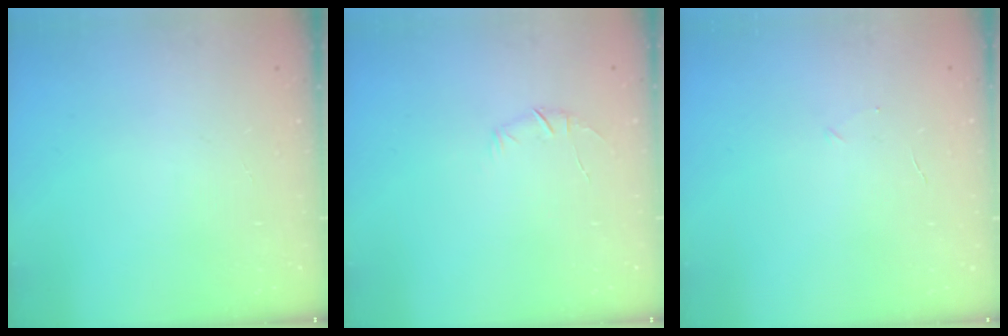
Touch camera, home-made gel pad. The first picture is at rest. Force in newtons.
{"total": 5.2, "press": 5.0, "slide": 1.4}
{"total": 2.4, "press": 2.3, "slide": 0.8}